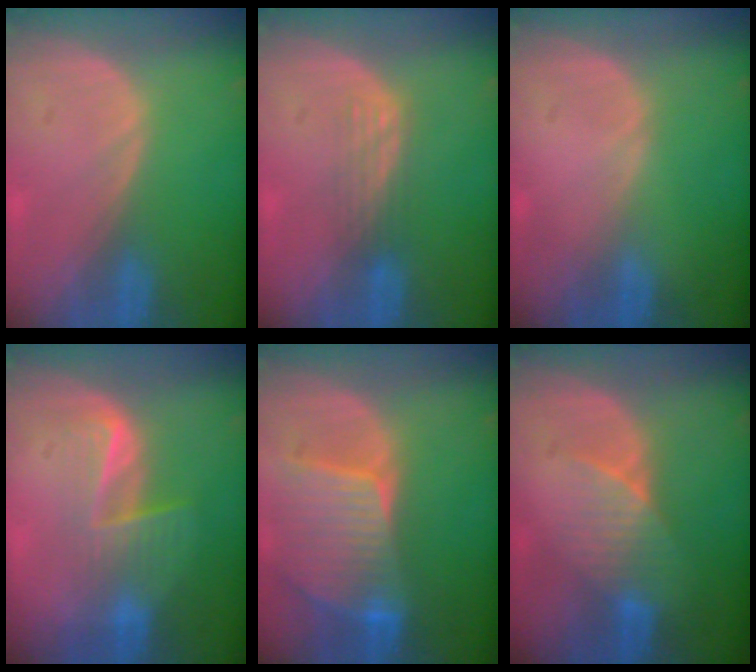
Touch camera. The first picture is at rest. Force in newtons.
{"total": 2.9, "press": 2.6, "slide": 1.4}
{"total": 0.0}
{"total": 6.9, "press": 5.6, "slide": 4.0}
{"total": 9.3, "press": 8.1, "slide": 4.4}
{"total": 4.9, "press": 4.7, "slide": 1.3}